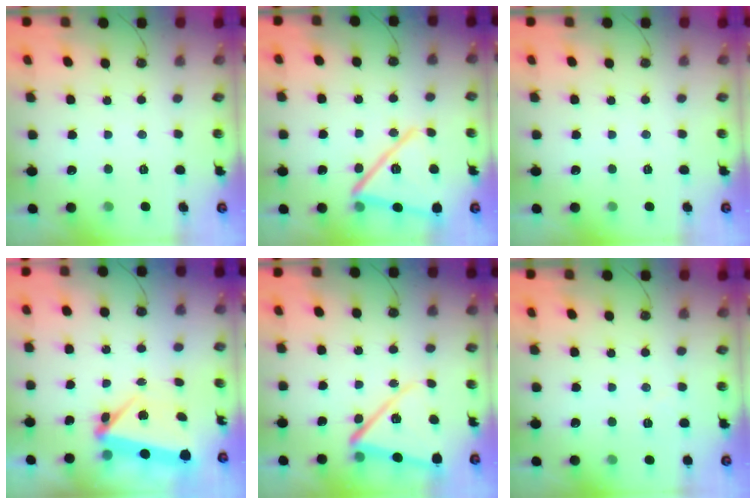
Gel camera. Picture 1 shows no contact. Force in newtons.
{"total": 17.8, "press": 17.7, "slide": 2.1}
{"total": 0.0}
{"total": 7.7, "press": 5.7, "slide": 5.2}
{"total": 13.0, "press": 12.9, "slide": 1.5}
{"total": 1.5, "press": 1.5, "slide": 0.5}